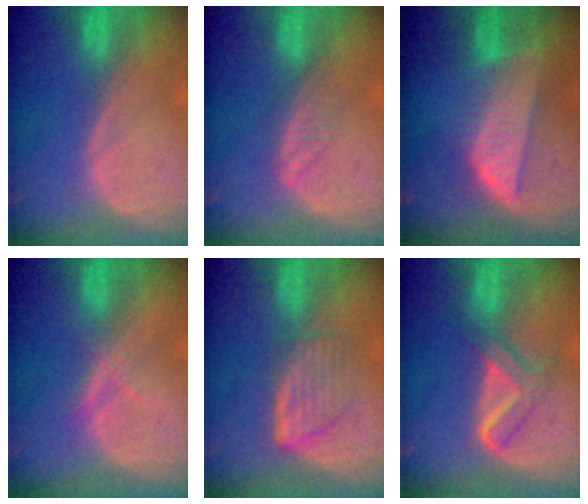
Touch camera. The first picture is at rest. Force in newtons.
{"total": 2.7, "press": 2.7, "slide": 0.2}
{"total": 8.3, "press": 7.3, "slide": 3.9}
{"total": 2.1, "press": 2.1, "slide": 0.2}
{"total": 6.0, "press": 5.4, "slide": 2.7}
{"total": 5.3, "press": 5.2, "slide": 1.1}